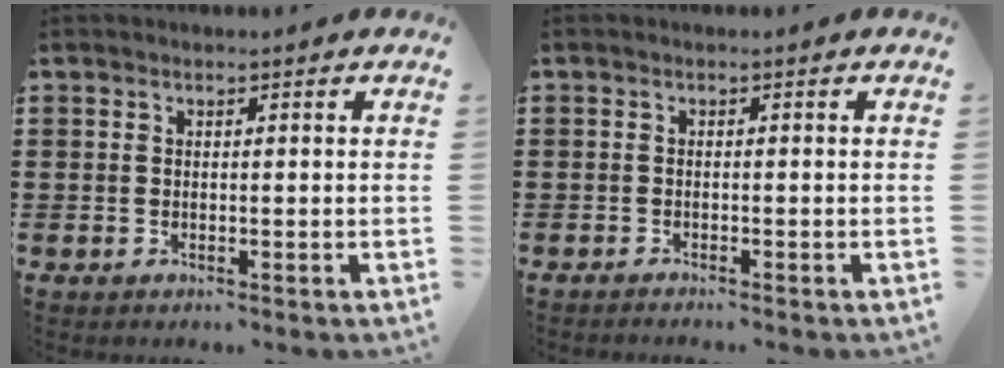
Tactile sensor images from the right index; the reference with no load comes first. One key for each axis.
{"total": 0.9, "fx": -0.9, "fy": -0.1, "fz": 0.0, "tx": -0.001, "ty": 0.000, "tz": -0.018}